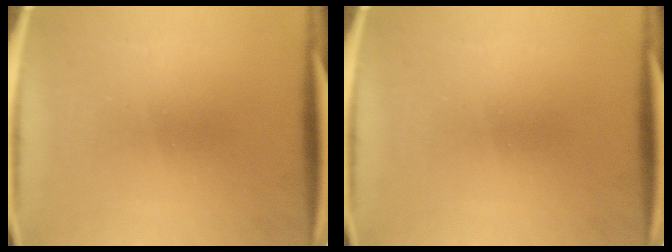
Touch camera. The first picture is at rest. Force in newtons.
{"total": 0.0}